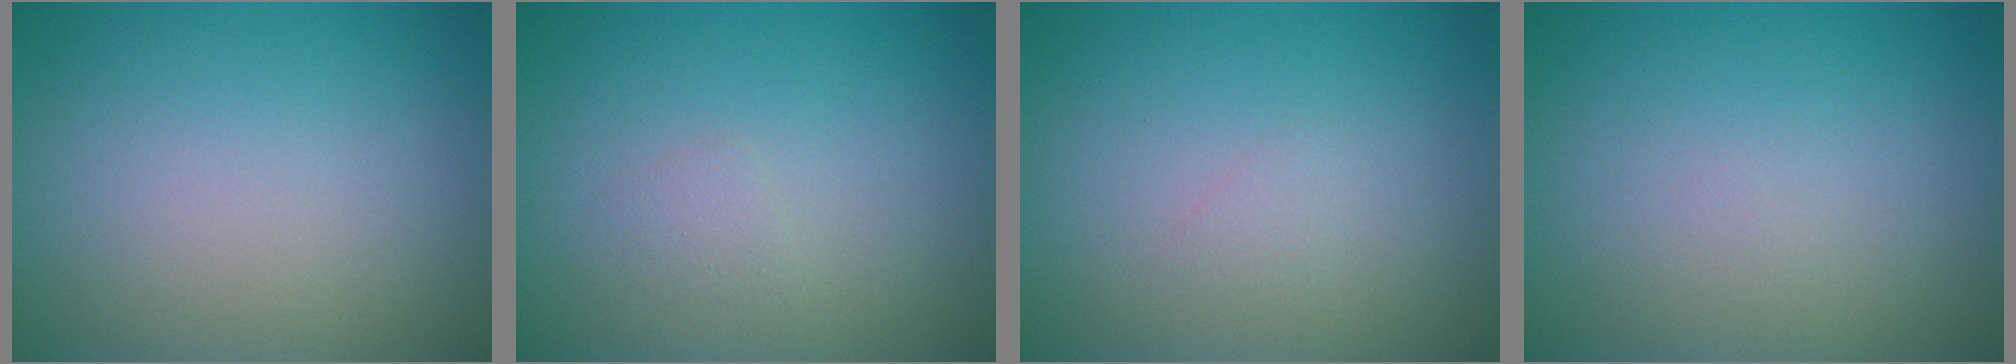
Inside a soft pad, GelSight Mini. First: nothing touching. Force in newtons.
{"total": 0.8, "press": 0.8, "slide": 0.0}
{"total": 0.6, "press": 0.6, "slide": 0.1}
{"total": 0.0}